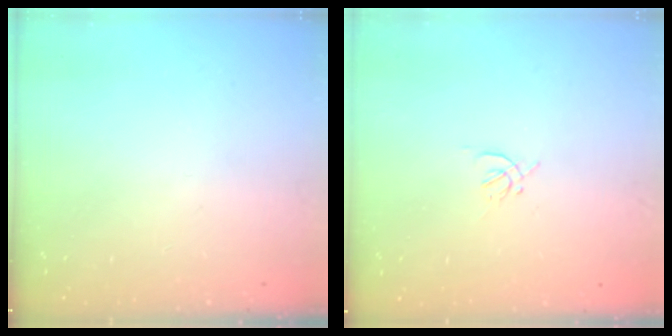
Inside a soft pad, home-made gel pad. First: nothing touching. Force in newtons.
{"total": 1.7, "press": 1.7, "slide": 0.5}